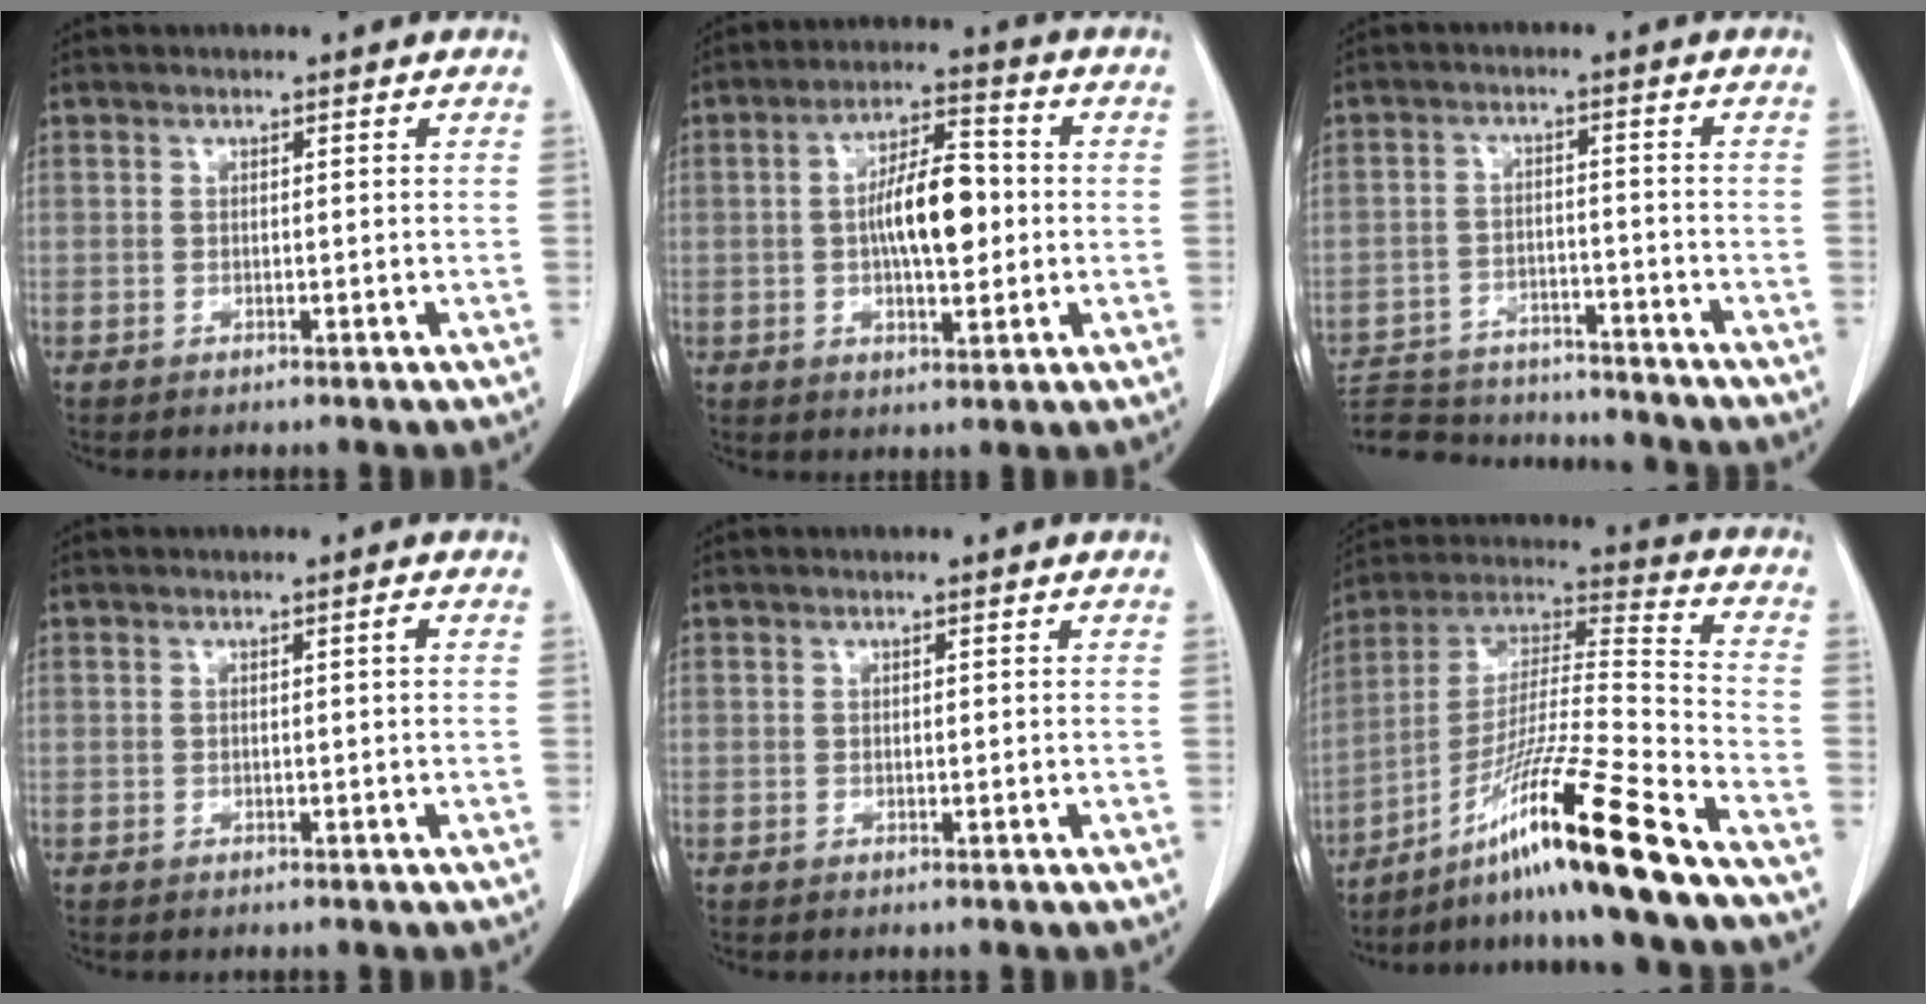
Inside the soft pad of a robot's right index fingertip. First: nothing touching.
{"total": 9.6, "force": [-0.2, 3.3, 9.0], "torque": [-0.163, 0.013, -0.005]}
{"total": 17.5, "force": [-16.3, 3.7, 5.1], "torque": [-0.112, -0.005, -0.238]}
{"total": 0.6, "force": [0.0, -0.1, 0.6], "torque": [-0.008, 0.000, 0.002]}
{"total": 0.0}
{"total": 18.2, "force": [-12.0, -2.0, 13.5], "torque": [-0.263, -0.010, -0.212]}